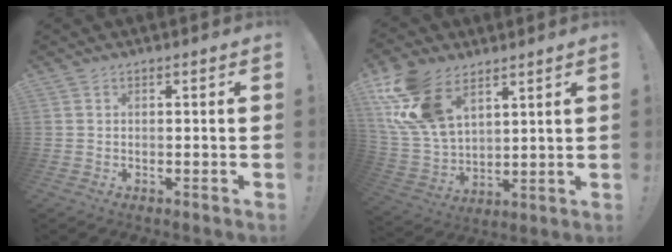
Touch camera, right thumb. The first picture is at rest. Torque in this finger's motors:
{"motor_torque": [1.18, 2.76, 1.22, 0.37, 0.19]}